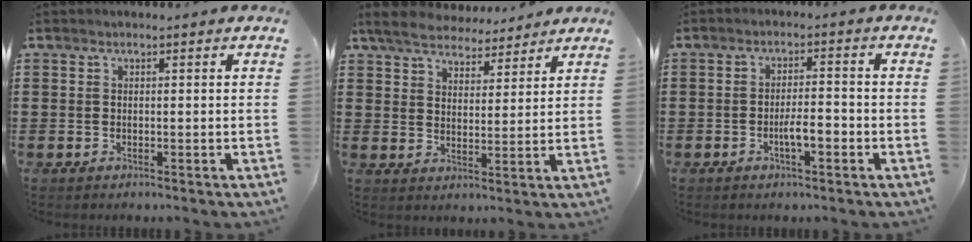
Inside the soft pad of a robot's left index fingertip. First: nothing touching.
{"total": 5.6, "force": [5.1, 1.7, 1.4], "torque": [-0.052, -0.017, 0.091]}
{"total": 4.0, "force": [-1.6, 1.0, 3.5], "torque": [-0.069, 0.003, -0.032]}